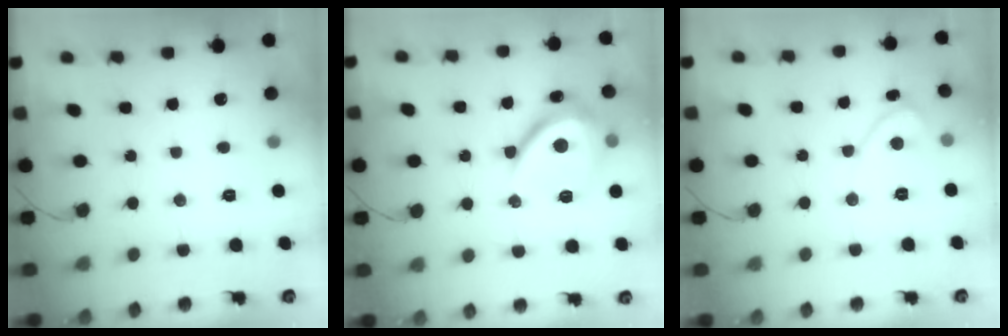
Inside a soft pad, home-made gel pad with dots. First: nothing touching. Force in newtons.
{"total": 10.5, "press": 10.5, "slide": 0.7}
{"total": 2.2, "press": 2.2, "slide": 0.2}